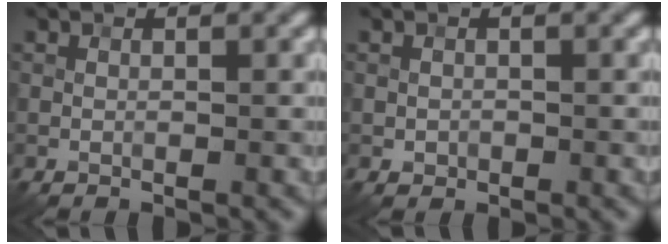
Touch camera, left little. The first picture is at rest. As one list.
[{"total": 0.7, "force": [-0.2, 0.6, 0.1], "torque": [0.003, -0.003, -0.004]}]